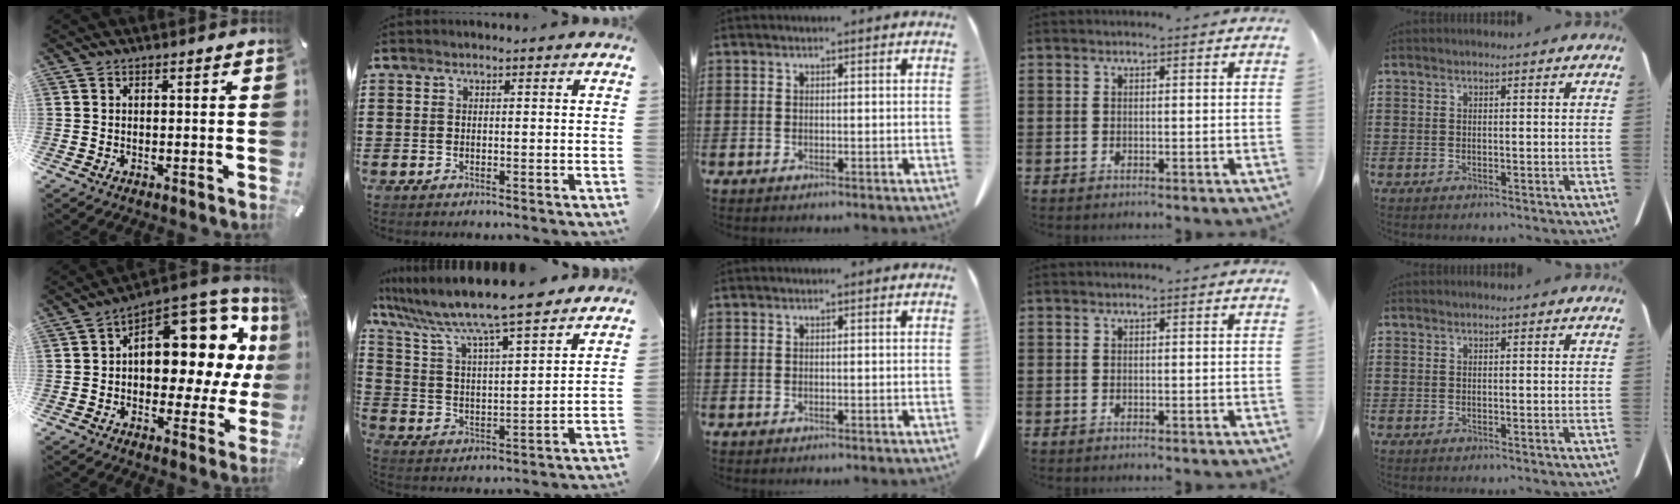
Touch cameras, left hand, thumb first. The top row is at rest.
{"thumb": {"total": 16.8, "force": [6.2, 9.8, 12.2], "torque": [-0.146, -0.070, 0.099]}, "index": {"total": 8.7, "force": [7.8, 0.2, 4.1], "torque": [-0.113, -0.052, 0.127]}}